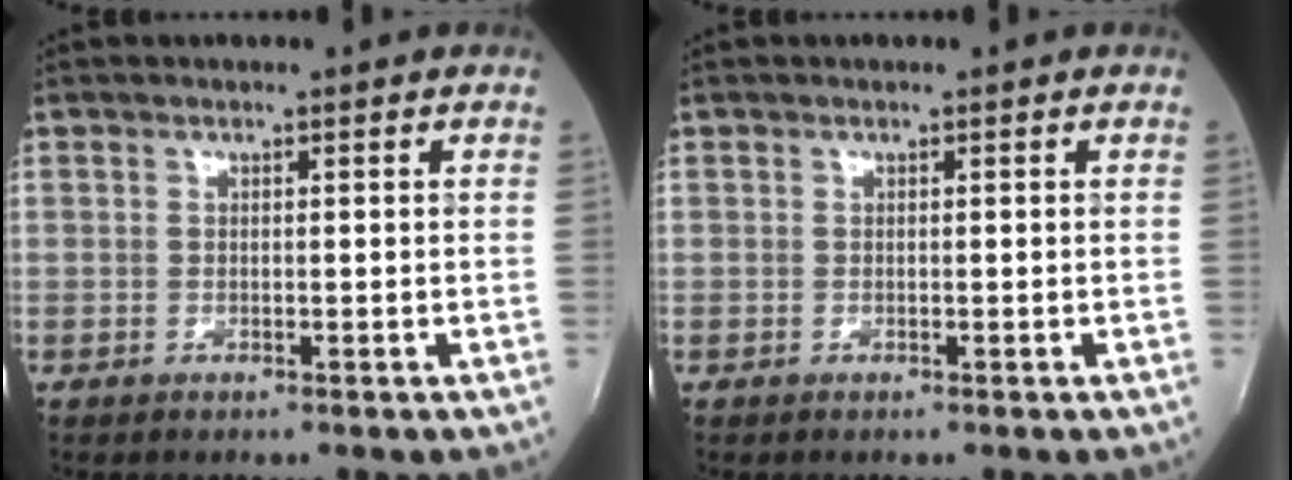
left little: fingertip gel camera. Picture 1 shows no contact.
{"total": 0.0}